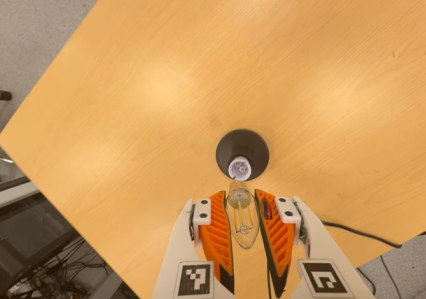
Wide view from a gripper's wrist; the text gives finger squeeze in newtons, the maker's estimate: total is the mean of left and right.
{"total": 20.5, "left": 22.0, "right": 19.0}